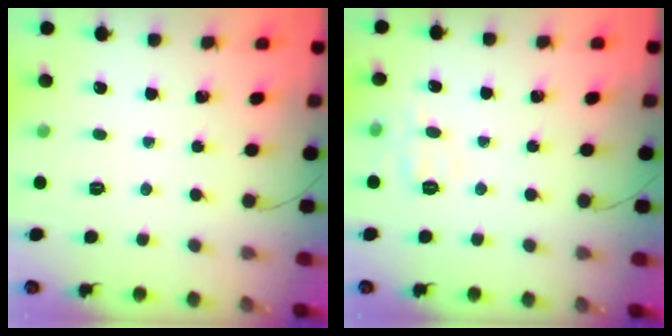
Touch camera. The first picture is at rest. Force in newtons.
{"total": 6.9, "press": 6.8, "slide": 1.0}